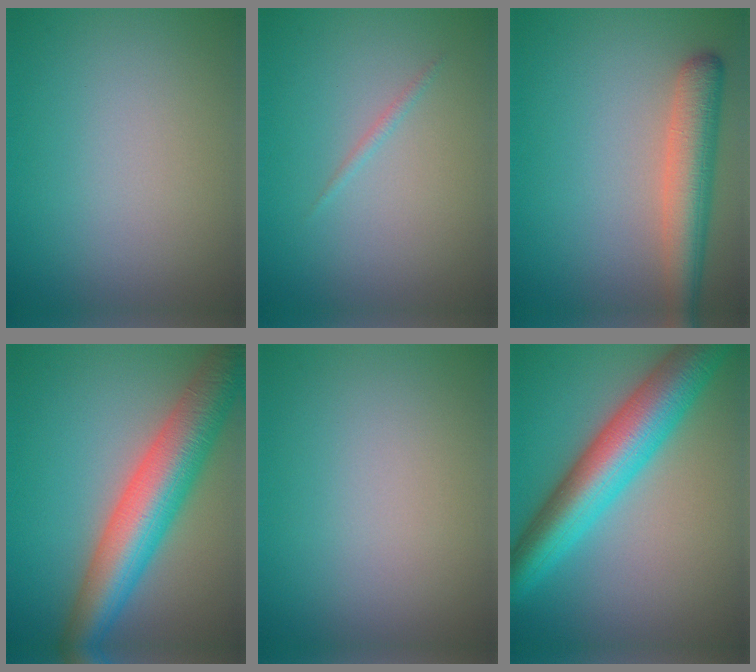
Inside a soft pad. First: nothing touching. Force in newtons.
{"total": 0.6, "press": 0.6, "slide": 0.1}
{"total": 5.1, "press": 5.1, "slide": 0.3}
{"total": 9.5, "press": 9.5, "slide": 0.1}
{"total": 0.0}
{"total": 9.3, "press": 9.3, "slide": 0.2}